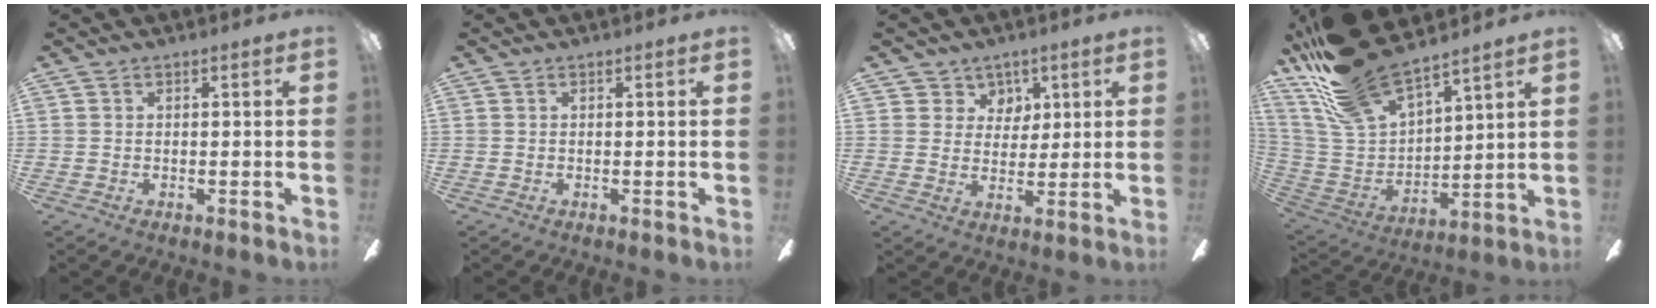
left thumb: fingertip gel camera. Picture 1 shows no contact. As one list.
[{"total": 0.0}, {"total": 5.9, "force": [3.6, 4.6, 0.4], "torque": [-0.019, -0.012, 0.065]}, {"total": 19.2, "force": [16.6, 5.6, 7.9], "torque": [-0.198, -0.111, 0.304]}]